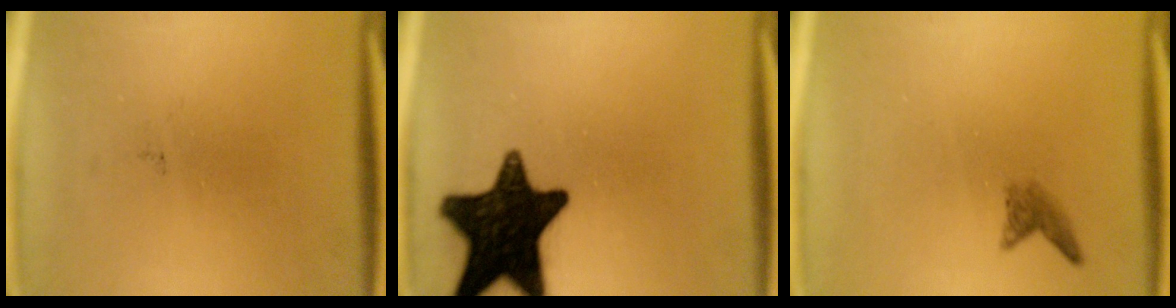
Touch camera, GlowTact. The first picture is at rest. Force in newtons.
{"total": 16.7}
{"total": 1.5}